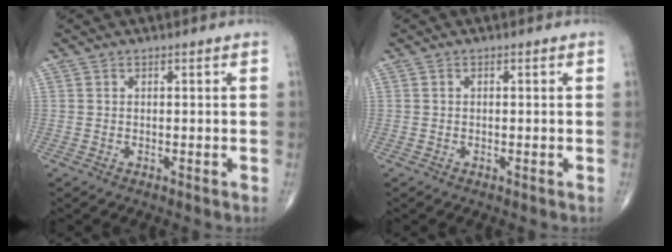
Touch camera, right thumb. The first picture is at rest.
{"total": 0.0}